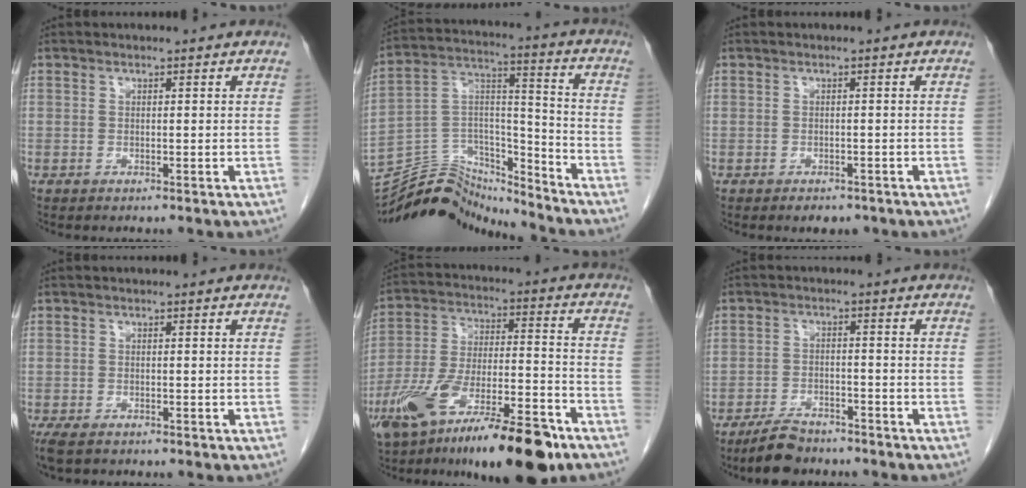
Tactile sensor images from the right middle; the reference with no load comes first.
{"total": 16.1, "force": [-15.8, 2.5, 1.7], "torque": [-0.034, 0.047, -0.277]}
{"total": 2.0, "force": [-1.5, 1.1, 0.8], "torque": [-0.010, 0.000, -0.014]}
{"total": 3.8, "force": [-2.9, 1.6, 2.0], "torque": [-0.039, -0.010, -0.047]}
{"total": 21.6, "force": [-13.6, 4.5, 16.1], "torque": [-0.258, -0.020, -0.234]}
{"total": 6.1, "force": [-5.2, 2.0, 2.4], "torque": [-0.050, -0.009, -0.093]}